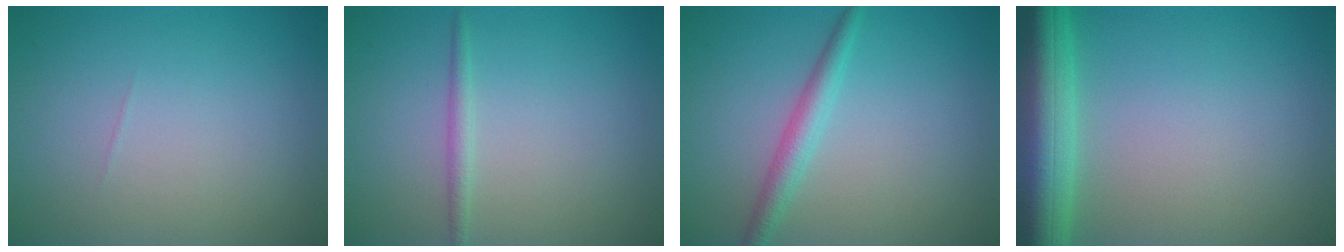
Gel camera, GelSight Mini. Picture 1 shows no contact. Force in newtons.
{"total": 1.2, "press": 1.2, "slide": 0.0}
{"total": 2.3, "press": 2.3, "slide": 0.0}
{"total": 8.1, "press": 8.1, "slide": 0.4}